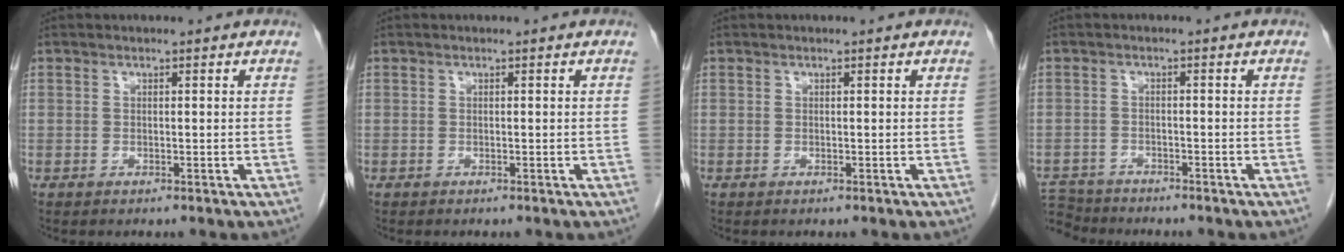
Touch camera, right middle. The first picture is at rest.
{"total": 0.0}
{"total": 0.0}
{"total": 6.1, "force": [-5.8, 1.8, 0.3], "torque": [-0.011, -0.001, -0.104]}